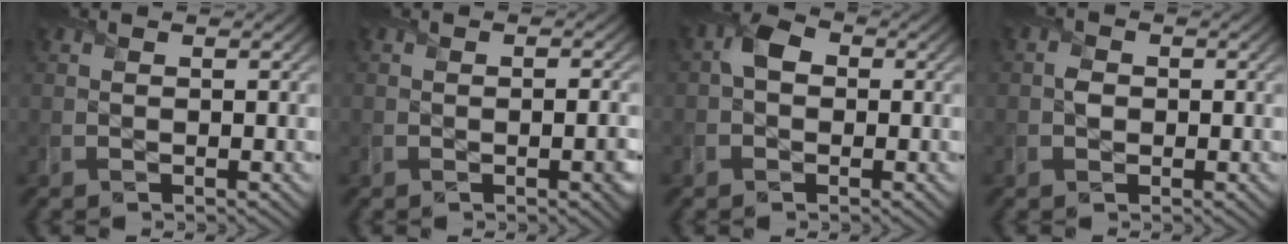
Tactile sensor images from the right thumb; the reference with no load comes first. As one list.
[{"total": 1.7, "force": [-0.3, 0.4, 1.6], "torque": [-0.020, 0.001, -0.003]}, {"total": 3.0, "force": [-0.1, 2.4, 1.7], "torque": [-0.036, 0.007, -0.013]}, {"total": 1.3, "force": [-0.2, 1.2, 0.5], "torque": [-0.012, -0.001, -0.009]}]